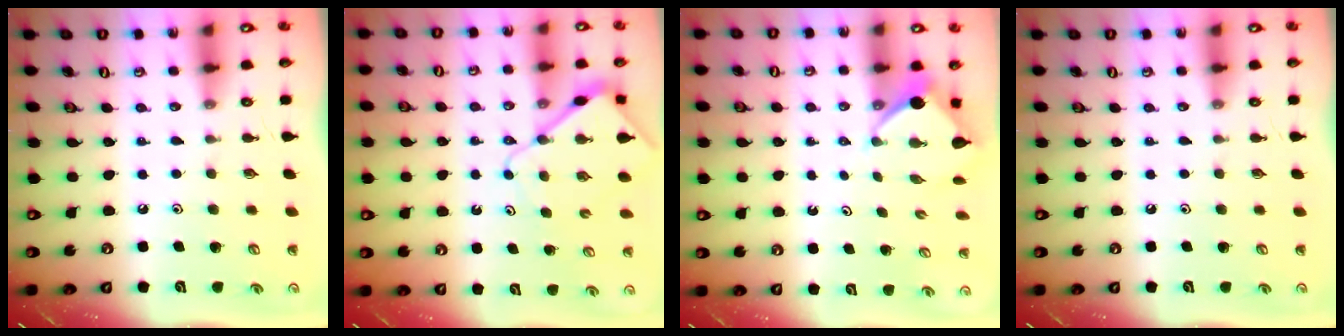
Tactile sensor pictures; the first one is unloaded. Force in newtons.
{"total": 9.3, "press": 9.2, "slide": 1.1}
{"total": 5.4, "press": 5.4, "slide": 0.1}
{"total": 0.0}